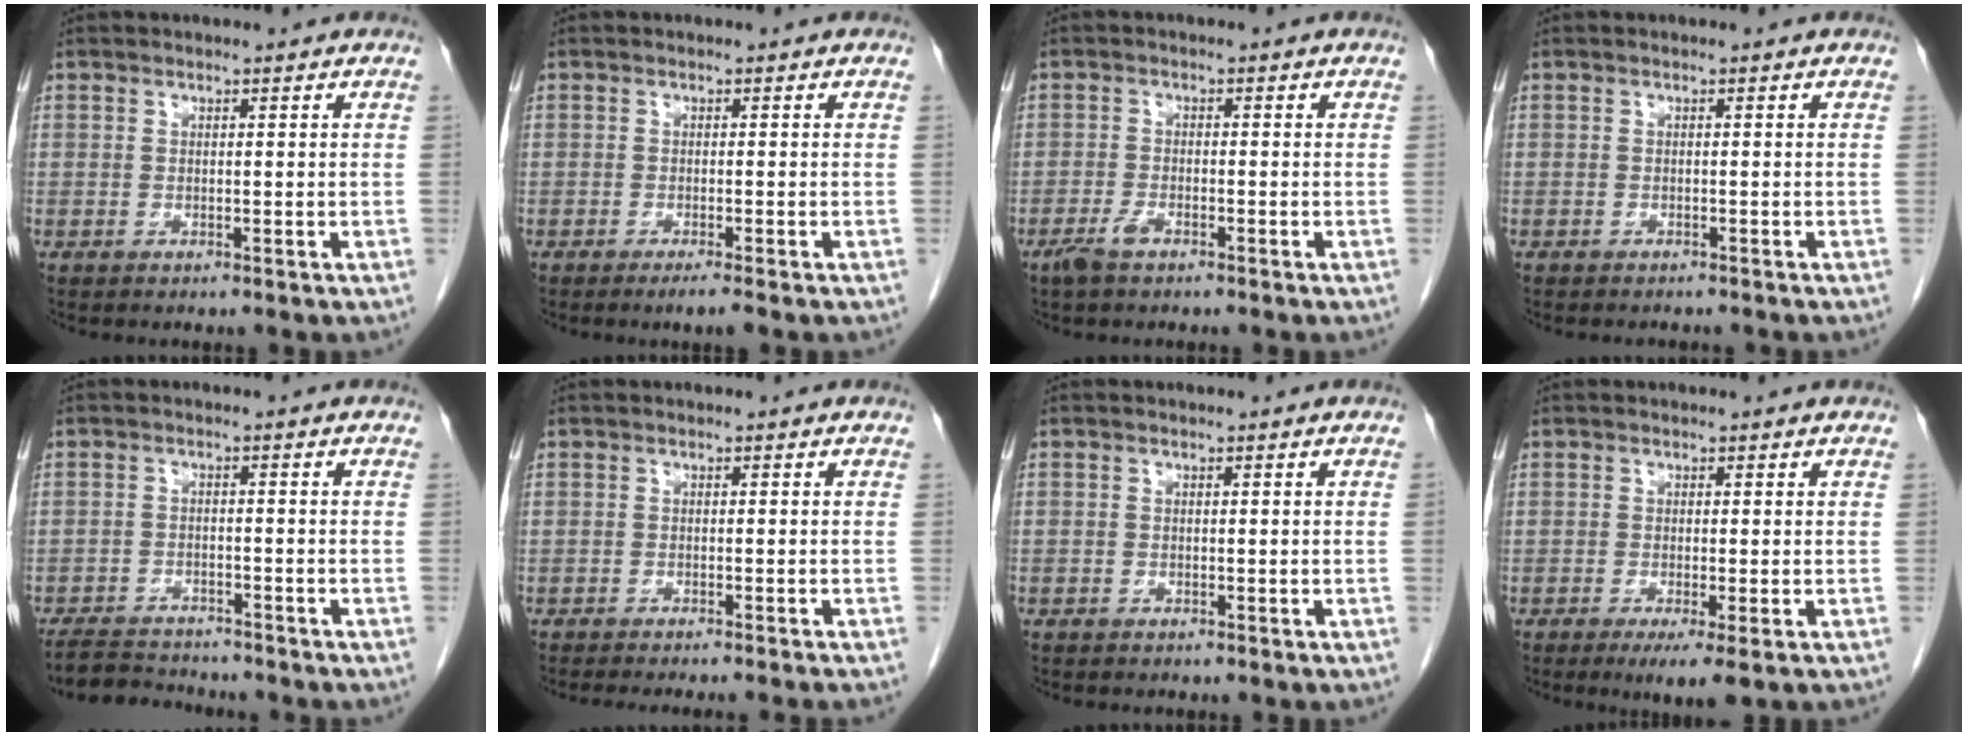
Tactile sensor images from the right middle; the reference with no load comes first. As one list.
[{"total": 1.8, "force": [-1.2, -0.2, 1.3], "torque": [-0.020, -0.005, -0.022]}, {"total": 2.6, "force": [-1.9, 0.8, 1.7], "torque": [-0.042, -0.002, -0.036]}, {"total": 2.3, "force": [-2.1, 0.7, 0.6], "torque": [-0.011, -0.004, -0.025]}, {"total": 6.5, "force": [-6.2, 1.2, 1.2], "torque": [-0.020, -0.012, -0.103]}, {"total": 8.4, "force": [-7.5, 0.0, 3.8], "torque": [-0.029, -0.019, -0.099]}, {"total": 0.0}, {"total": 4.2, "force": [-2.2, 0.4, 3.6], "torque": [-0.048, -0.014, -0.032]}]